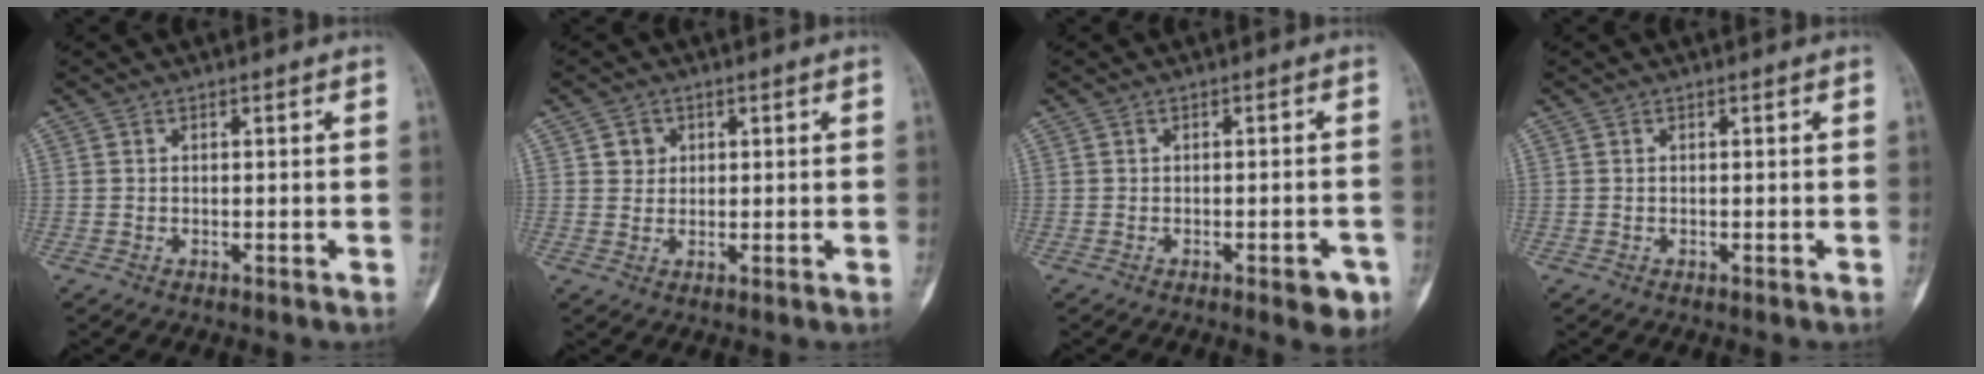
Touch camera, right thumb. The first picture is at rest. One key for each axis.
{"total": 2.7, "fx": 1.0, "fy": 2.4, "fz": 0.7, "tx": 0.004, "ty": -0.003, "tz": 0.013}
{"total": 4.4, "fx": -2.2, "fy": 1.6, "fz": 3.5, "tx": -0.029, "ty": 0.009, "tz": -0.023}
{"total": 0.0}